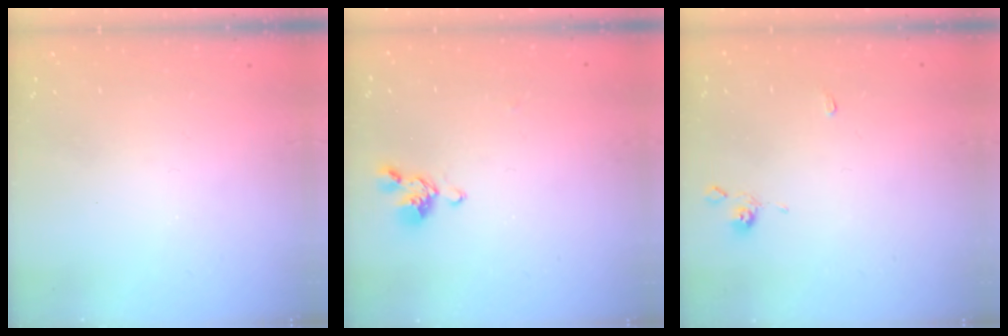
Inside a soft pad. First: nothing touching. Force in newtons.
{"total": 2.7, "press": 2.5, "slide": 0.8}
{"total": 1.3, "press": 1.3, "slide": 0.3}